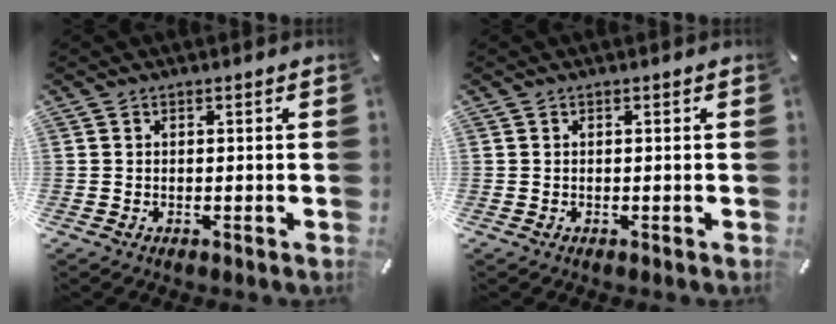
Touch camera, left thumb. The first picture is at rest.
{"total": 0.0}